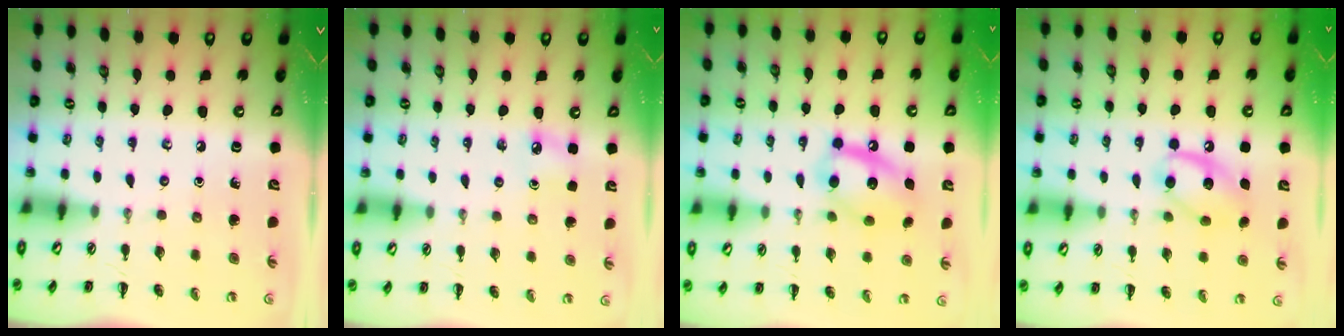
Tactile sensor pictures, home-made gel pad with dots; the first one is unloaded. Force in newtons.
{"total": 4.7, "press": 4.5, "slide": 1.4}
{"total": 13.3, "press": 13.1, "slide": 2.4}
{"total": 12.4, "press": 12.3, "slide": 1.6}